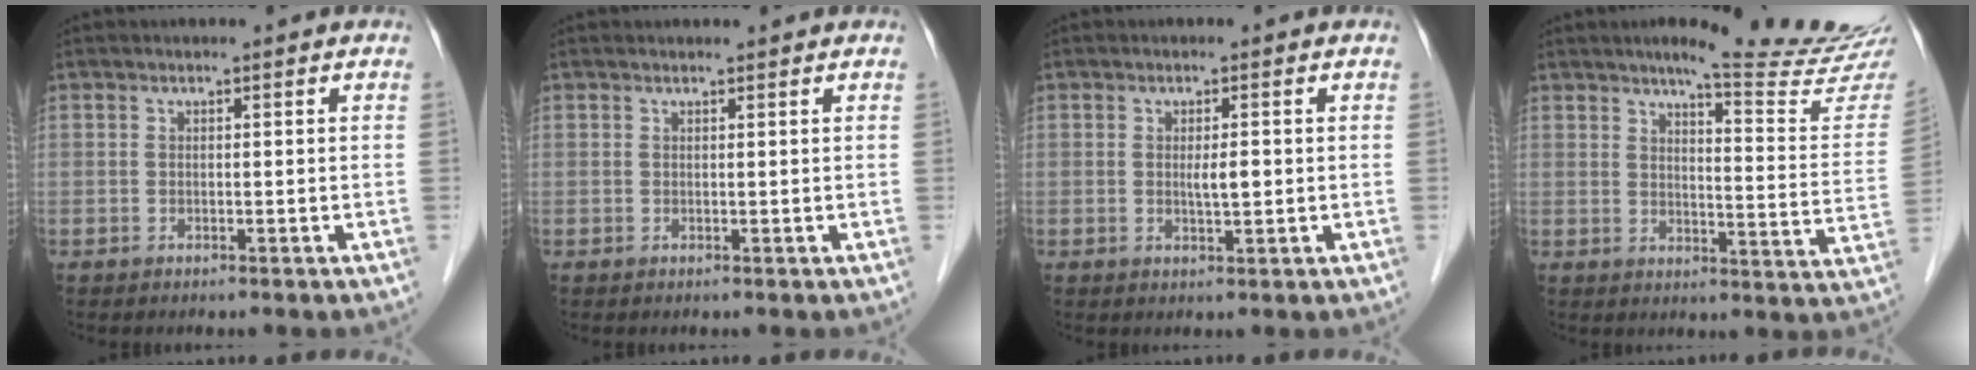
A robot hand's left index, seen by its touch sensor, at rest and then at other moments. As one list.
[{"total": 1.5, "force": [1.5, 0.1, 0.2], "torque": [-0.009, 0.010, 0.020]}, {"total": 2.1, "force": [-0.1, 0.4, 2.0], "torque": [-0.037, -0.004, 0.000]}, {"total": 16.4, "force": [14.7, -0.5, 7.3], "torque": [-0.095, -0.084, 0.171]}]